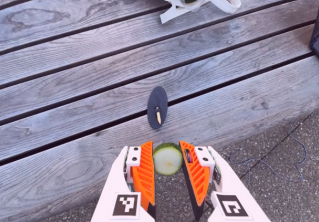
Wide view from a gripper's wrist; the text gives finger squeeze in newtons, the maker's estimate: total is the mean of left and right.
{"total": 10.4, "left": 10.6, "right": 10.2}